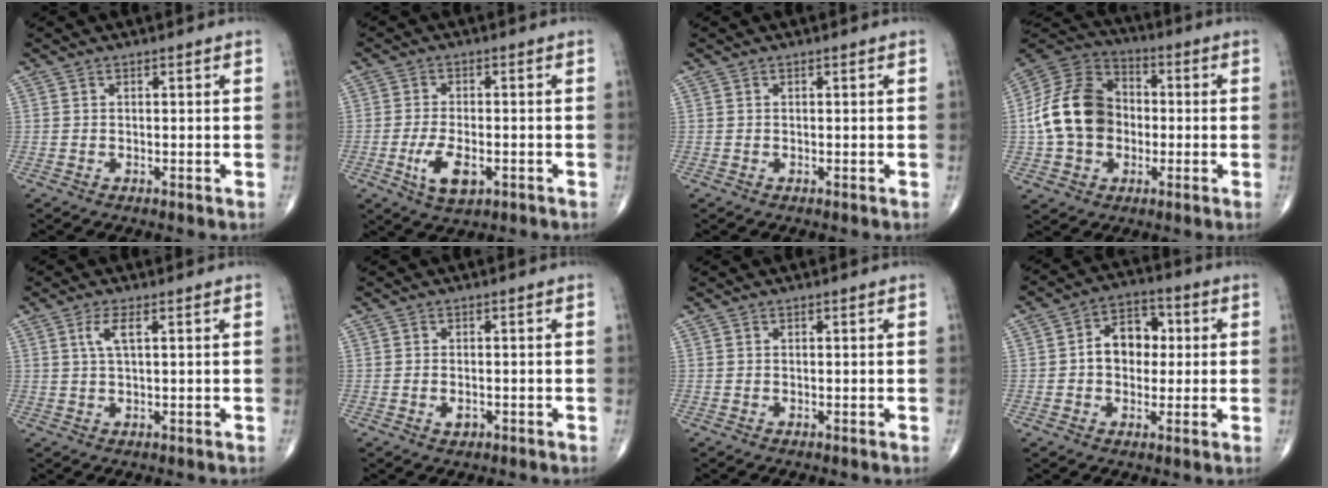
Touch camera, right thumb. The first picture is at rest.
{"total": 6.5, "force": [-2.3, 3.2, 5.2], "torque": [-0.092, 0.002, -0.034]}
{"total": 0.0}
{"total": 16.1, "force": [-1.1, 12.5, 10.1], "torque": [-0.166, 0.030, -0.028]}
{"total": 3.2, "force": [1.1, 0.7, 2.9], "torque": [-0.063, 0.002, 0.025]}
{"total": 1.7, "force": [-0.7, 1.1, 1.1], "torque": [-0.013, 0.003, -0.008]}
{"total": 0.0}
{"total": 9.3, "force": [0.6, 6.9, 6.2], "torque": [-0.063, 0.023, 0.002]}